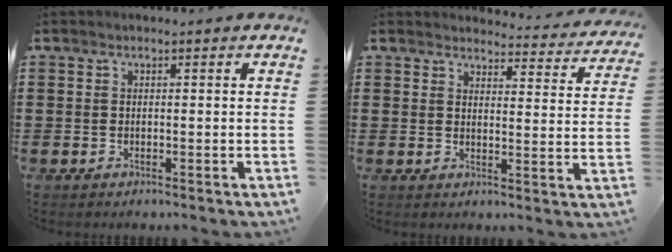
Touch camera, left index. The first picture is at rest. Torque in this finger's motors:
{"motor_torque": [1.34, -0.80, -0.05, -0.05]}